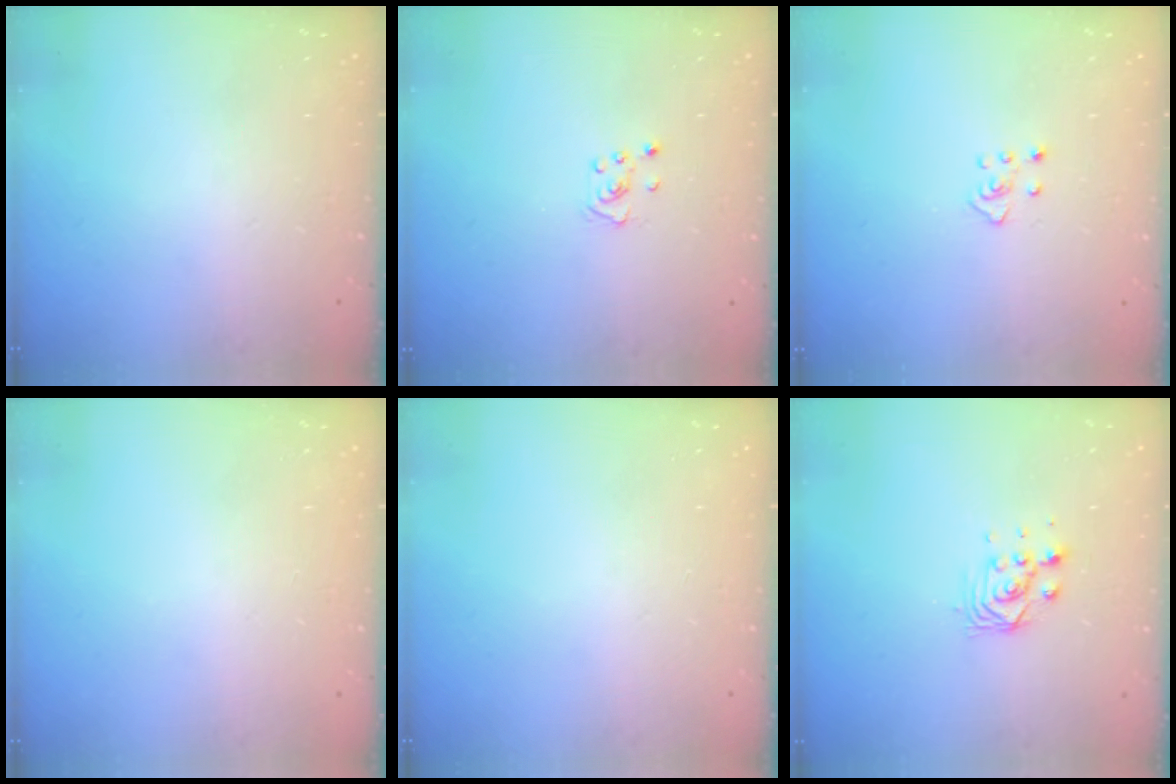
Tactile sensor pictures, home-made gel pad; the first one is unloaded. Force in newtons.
{"total": 2.8, "press": 2.8, "slide": 0.3}
{"total": 3.5, "press": 3.4, "slide": 0.6}
{"total": 0.0}
{"total": 0.0}
{"total": 3.5, "press": 3.4, "slide": 0.8}